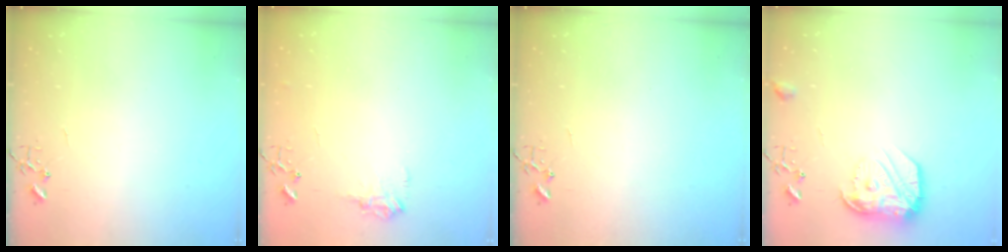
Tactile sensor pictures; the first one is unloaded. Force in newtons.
{"total": 9.2, "press": 9.2, "slide": 0.3}
{"total": 0.0}
{"total": 15.3, "press": 15.2, "slide": 1.0}